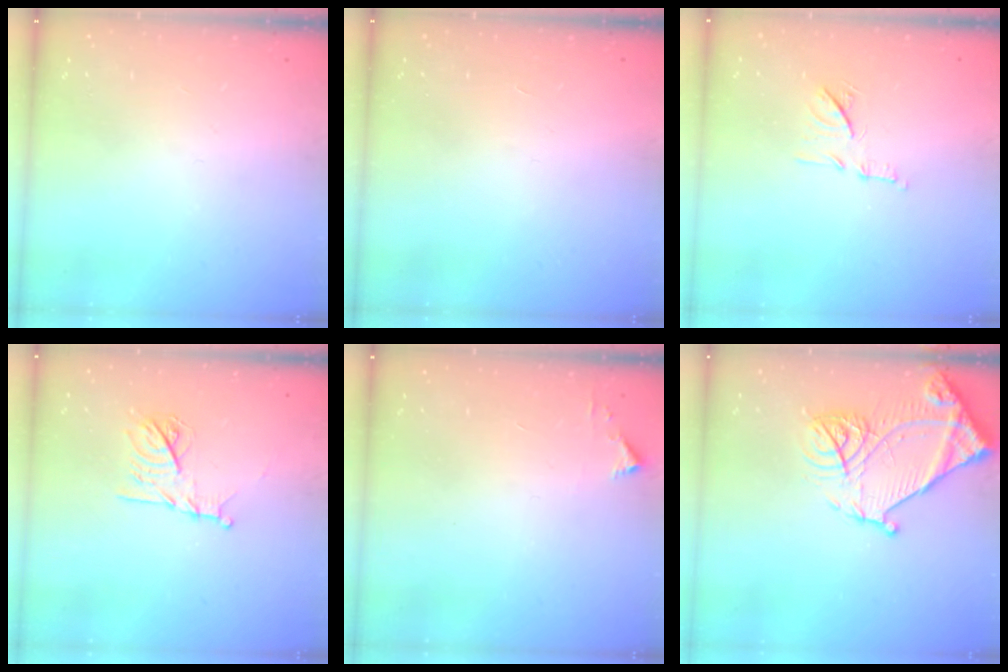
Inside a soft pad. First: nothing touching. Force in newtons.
{"total": 1.7, "press": 1.7, "slide": 0.1}
{"total": 9.6, "press": 9.6, "slide": 0.3}
{"total": 11.7, "press": 11.7, "slide": 0.1}
{"total": 2.3, "press": 2.3, "slide": 0.2}
{"total": 16.4, "press": 16.3, "slide": 1.6}